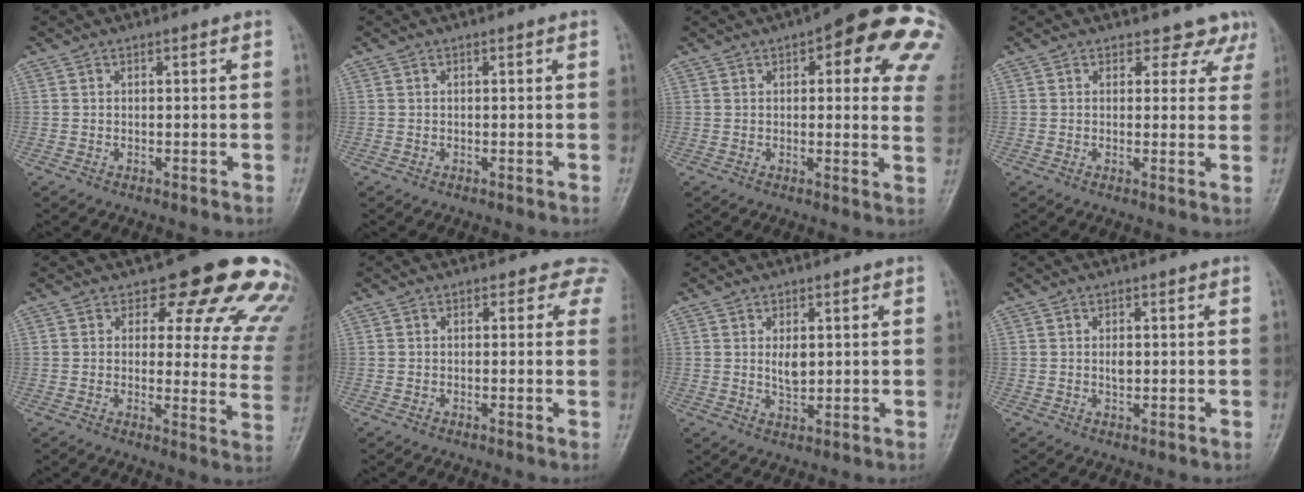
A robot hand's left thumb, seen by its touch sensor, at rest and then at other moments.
{"total": 0.0}
{"total": 18.8, "force": [7.9, 6.9, 15.6], "torque": [-0.154, -0.009, 0.081]}
{"total": 5.0, "force": [4.1, 2.9, 0.1], "torque": [0.037, -0.022, 0.026]}
{"total": 18.5, "force": [13.6, 7.5, 10.0], "torque": [-0.065, -0.075, 0.137]}
{"total": 3.7, "force": [2.6, 2.6, 0.5], "torque": [0.032, -0.008, 0.000]}
{"total": 3.4, "force": [0.8, 1.9, 2.8], "torque": [-0.040, -0.010, 0.017]}
{"total": 1.5, "force": [0.2, 0.9, 1.2], "torque": [-0.017, -0.002, 0.005]}